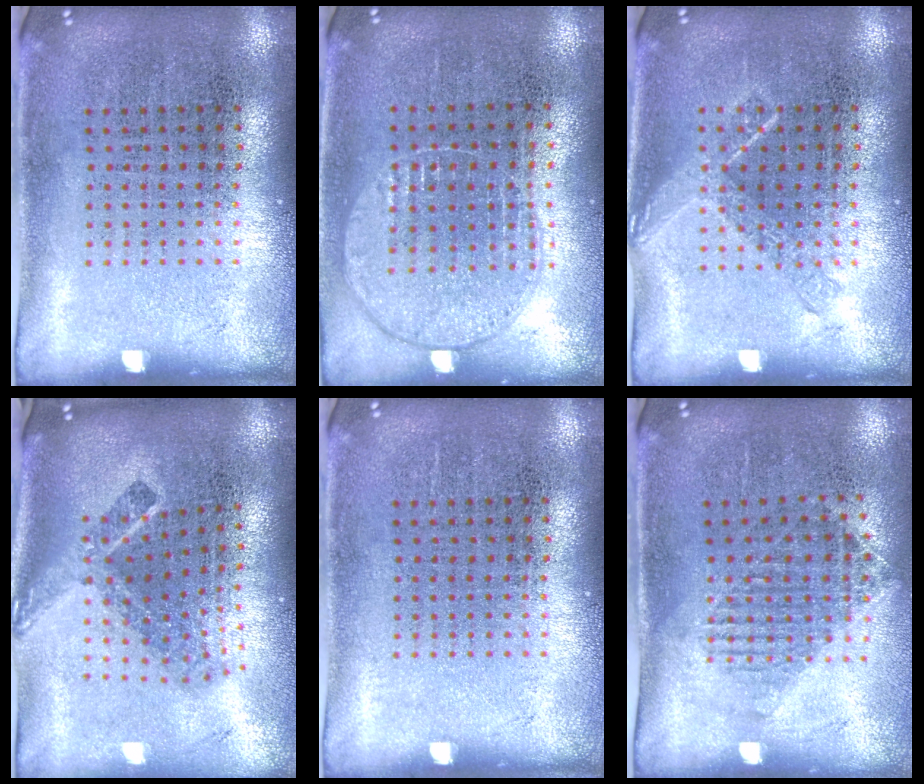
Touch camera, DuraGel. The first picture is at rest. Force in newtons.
{"total": 1.0, "press": 1.0, "slide": 0.3}
{"total": 1.1, "press": 1.1, "slide": 0.2}
{"total": 2.2, "press": 1.5, "slide": 1.7}
{"total": 0.0}
{"total": 1.2, "press": 1.1, "slide": 0.5}